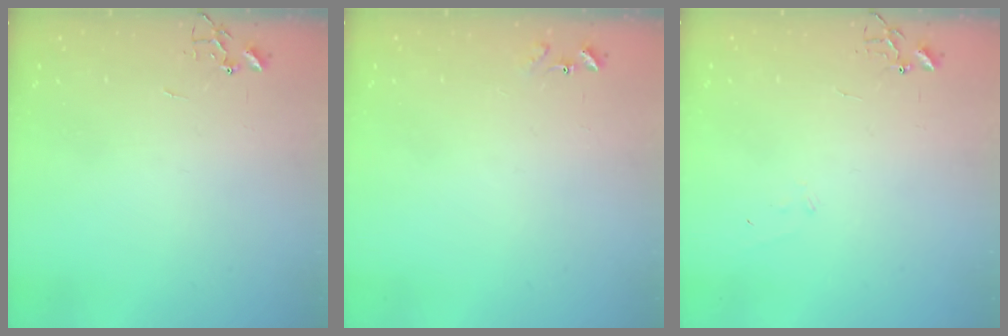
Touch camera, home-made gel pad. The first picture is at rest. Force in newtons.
{"total": 6.9, "press": 6.8, "slide": 0.6}
{"total": 5.6, "press": 5.6, "slide": 0.7}